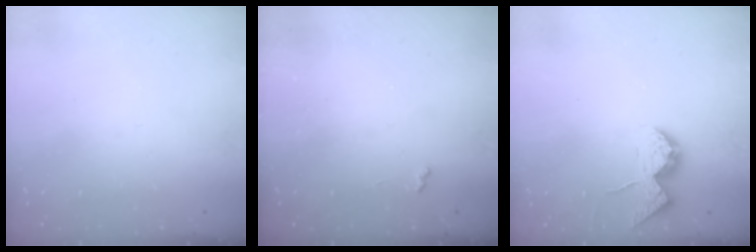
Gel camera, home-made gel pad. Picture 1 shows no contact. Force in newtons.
{"total": 2.6, "press": 2.6, "slide": 0.4}
{"total": 10.7, "press": 10.7, "slide": 1.4}